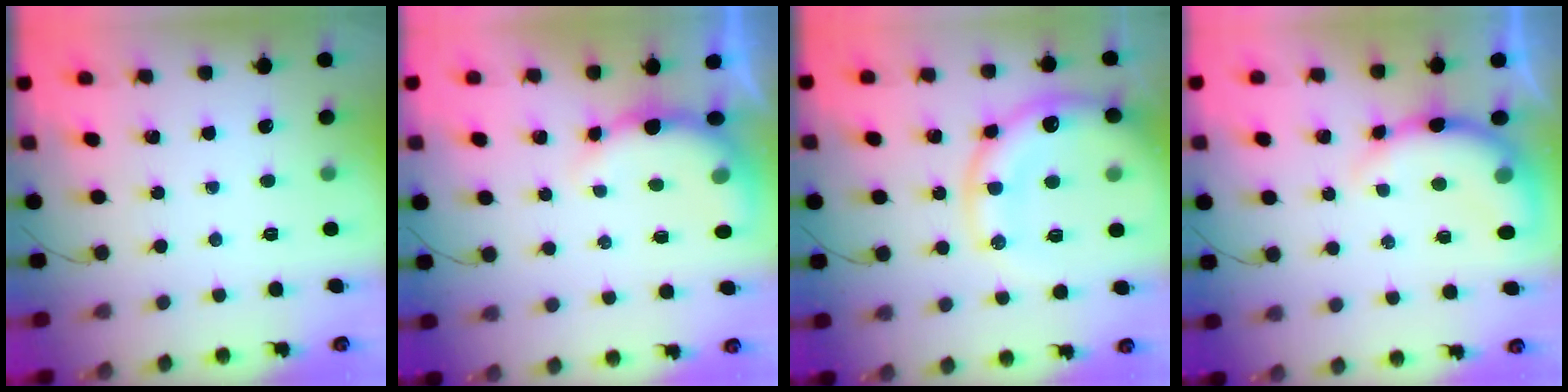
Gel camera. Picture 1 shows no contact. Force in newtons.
{"total": 8.0, "press": 8.0, "slide": 1.1}
{"total": 18.8, "press": 18.5, "slide": 3.7}
{"total": 10.0, "press": 9.9, "slide": 1.0}